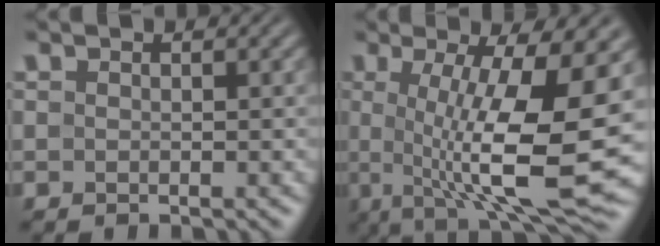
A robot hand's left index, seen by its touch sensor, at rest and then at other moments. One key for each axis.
{"total": 12.7, "fx": -0.2, "fy": 3.1, "fz": 12.3, "tx": -0.186, "ty": -0.013, "tz": -0.001}